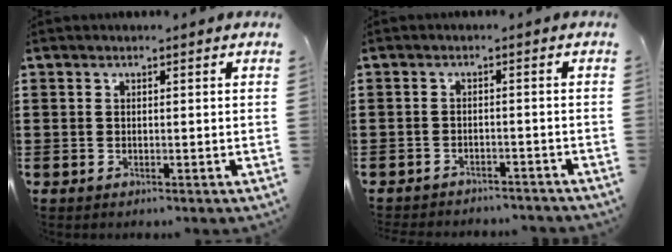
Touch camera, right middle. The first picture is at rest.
{"total": 2.2, "force": [-2.2, 0.2, 0.0], "torque": [-0.007, 0.000, -0.047]}